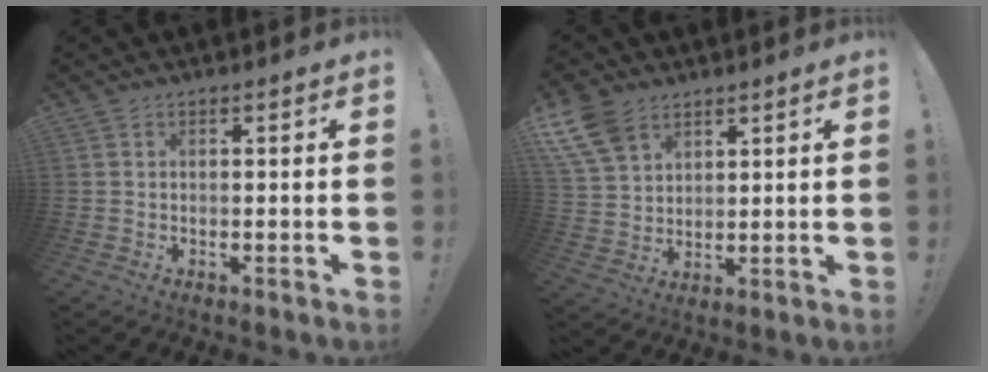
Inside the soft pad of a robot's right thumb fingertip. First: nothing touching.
{"total": 11.0, "force": [6.8, 7.0, 5.0], "torque": [-0.107, -0.027, 0.137]}